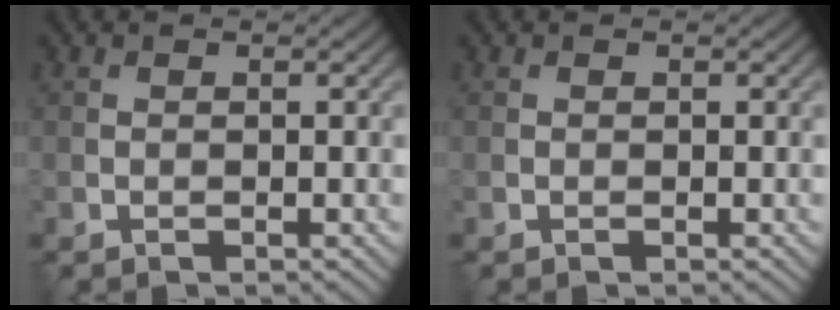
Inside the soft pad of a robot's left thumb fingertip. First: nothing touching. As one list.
[{"total": 0.0}]